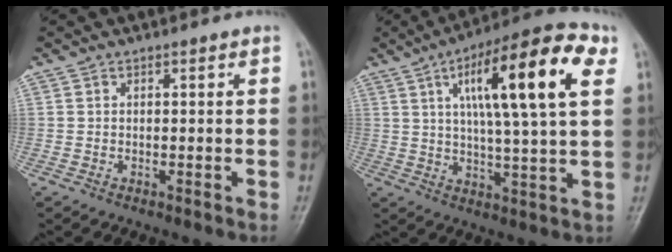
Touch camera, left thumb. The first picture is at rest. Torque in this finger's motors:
{"motor_torque": [0.68, 0.57, 2.00, -0.80, 0.19]}